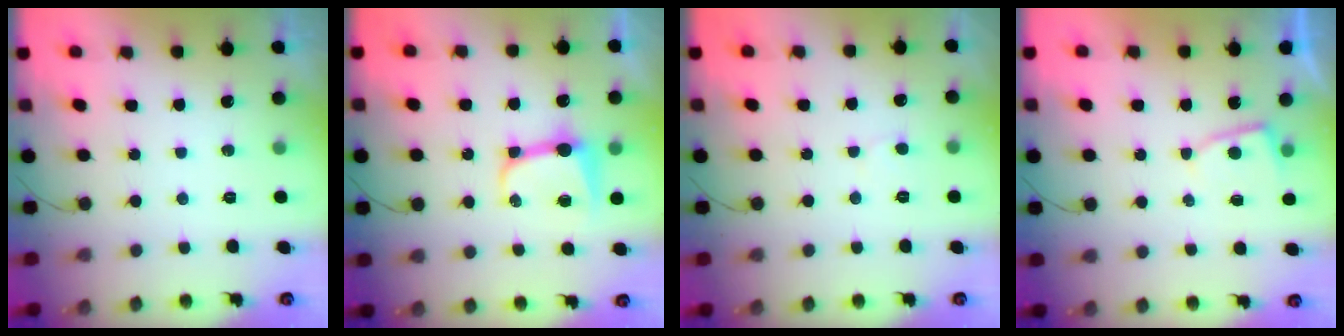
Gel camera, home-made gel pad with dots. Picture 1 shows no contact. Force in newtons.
{"total": 8.3, "press": 8.3, "slide": 0.1}
{"total": 3.8, "press": 3.8, "slide": 0.4}
{"total": 4.0, "press": 4.0, "slide": 0.5}